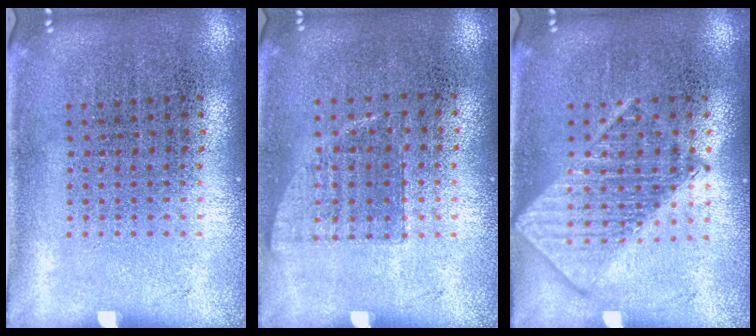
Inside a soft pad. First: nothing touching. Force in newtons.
{"total": 0.7, "press": 0.7, "slide": 0.2}
{"total": 2.9, "press": 2.9, "slide": 0.3}